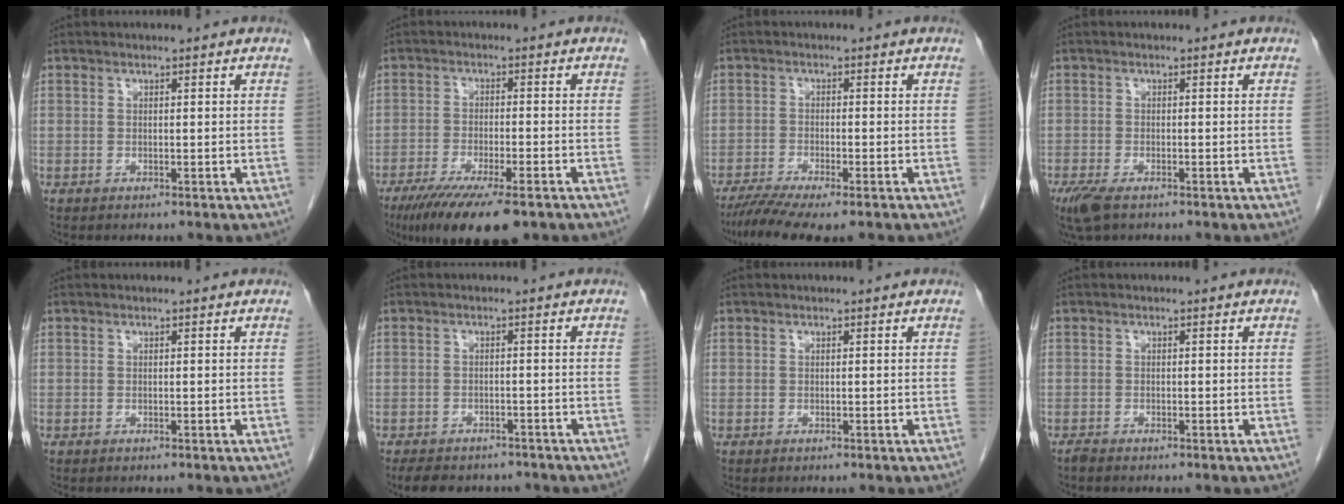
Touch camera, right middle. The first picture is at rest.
{"total": 12.6, "force": [-8.8, 2.3, 8.7], "torque": [-0.138, -0.028, -0.139]}
{"total": 7.6, "force": [-5.9, 0.7, 4.7], "torque": [-0.079, -0.016, -0.096]}
{"total": 4.5, "force": [-3.0, 1.7, 3.0], "torque": [-0.066, -0.013, -0.051]}
{"total": 0.0}
{"total": 9.3, "force": [-7.9, 4.0, 3.1], "torque": [-0.055, -0.001, -0.100]}
{"total": 0.0}
{"total": 0.7, "force": [-0.6, 0.0, 0.2], "torque": [-0.012, -0.003, -0.014]}